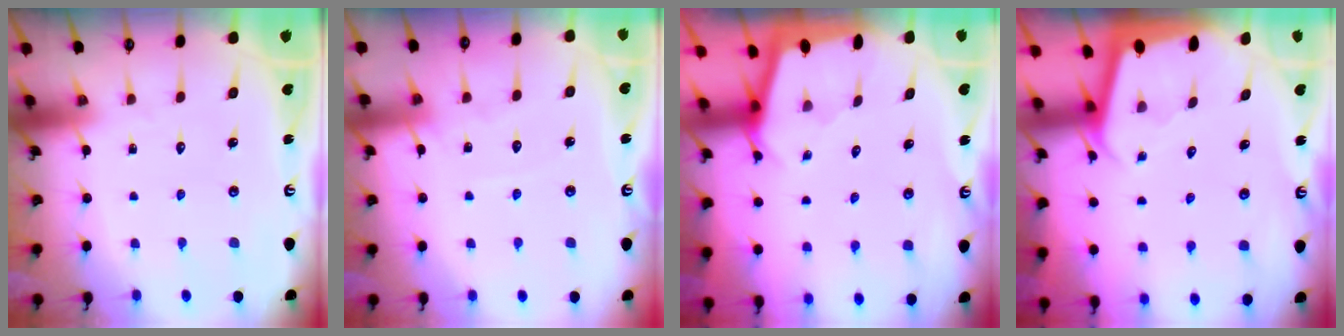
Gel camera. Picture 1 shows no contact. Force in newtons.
{"total": 7.3, "press": 7.3, "slide": 0.6}
{"total": 1.8, "press": 1.8, "slide": 0.3}
{"total": 1.9, "press": 1.9, "slide": 0.1}